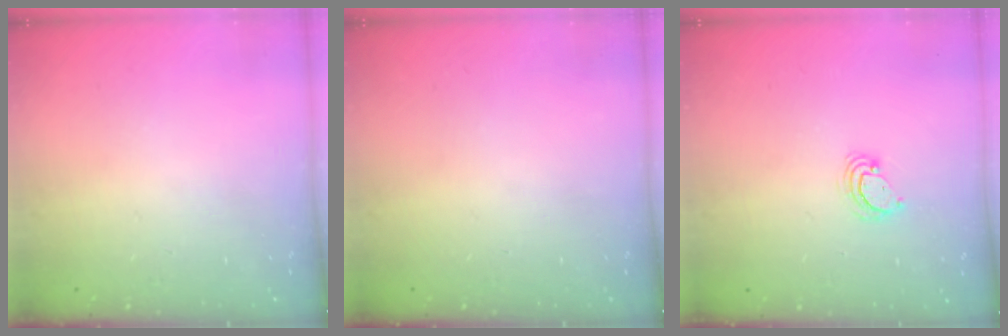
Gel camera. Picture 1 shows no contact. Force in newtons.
{"total": 0.0}
{"total": 4.0, "press": 4.0, "slide": 0.3}